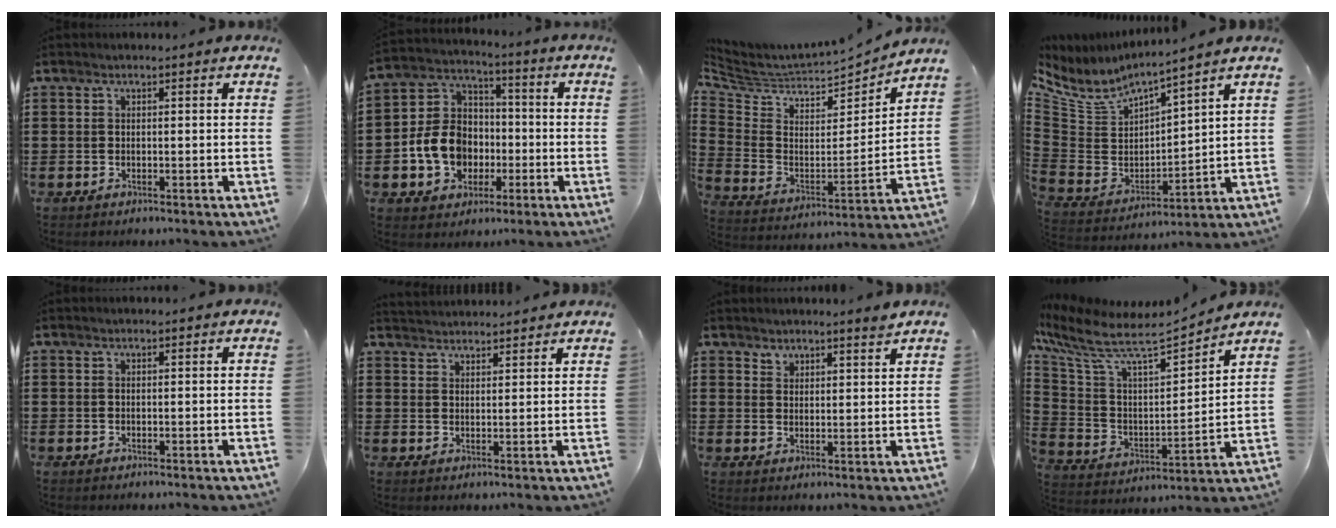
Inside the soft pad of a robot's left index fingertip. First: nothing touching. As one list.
[{"total": 9.8, "force": [-2.4, 8.4, 4.5], "torque": [-0.138, 0.021, -0.047]}, {"total": 4.5, "force": [4.4, 1.0, 0.7], "torque": [-0.045, -0.046, 0.073]}, {"total": 5.3, "force": [4.6, 1.5, 2.1], "torque": [-0.071, -0.044, 0.077]}, {"total": 0.0}, {"total": 2.6, "force": [2.6, -0.2, -0.3], "torque": [-0.001, -0.007, 0.050]}, {"total": 3.1, "force": [3.1, 0.3, 0.1], "torque": [-0.010, -0.007, 0.059]}, {"total": 8.1, "force": [6.9, 1.3, 4.0], "torque": [-0.111, -0.060, 0.111]}]